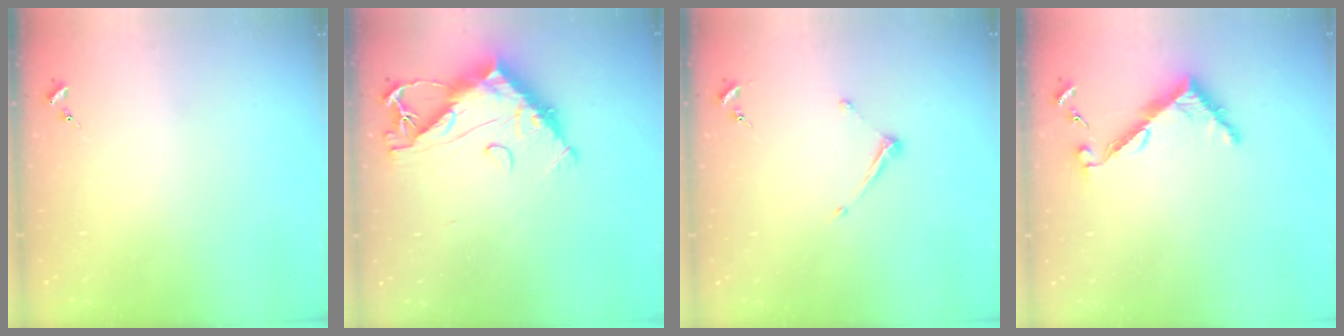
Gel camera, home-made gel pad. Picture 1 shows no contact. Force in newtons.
{"total": 15.1, "press": 15.1, "slide": 1.2}
{"total": 6.6, "press": 6.6, "slide": 0.3}
{"total": 6.7, "press": 6.6, "slide": 0.6}